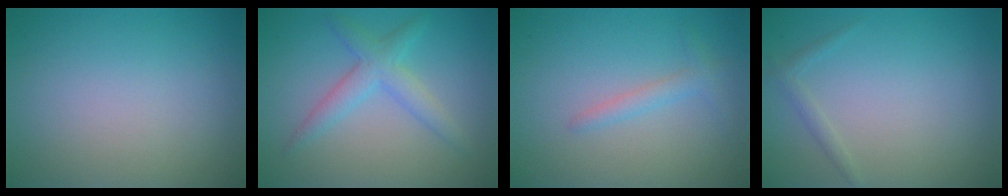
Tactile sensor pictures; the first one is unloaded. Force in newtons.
{"total": 3.0, "press": 3.0, "slide": 0.1}
{"total": 1.4, "press": 1.4, "slide": 0.1}
{"total": 1.0, "press": 1.0, "slide": 0.0}